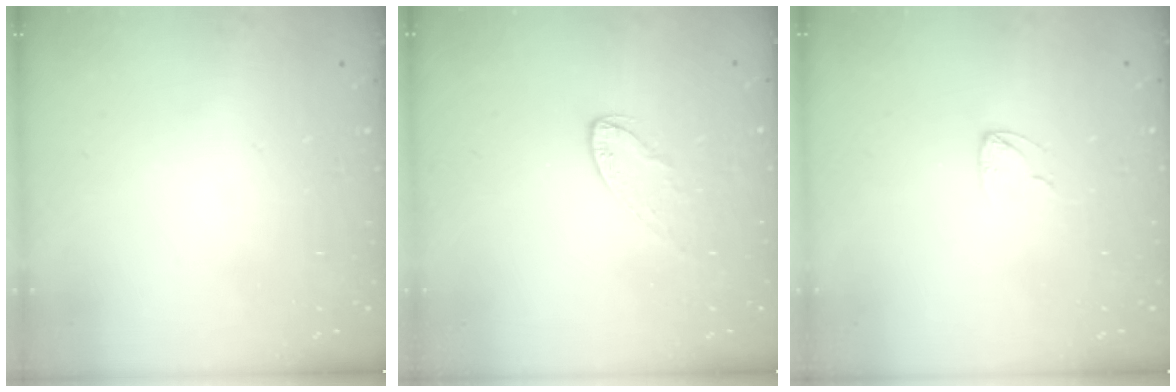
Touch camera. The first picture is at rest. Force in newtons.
{"total": 5.5, "press": 5.5, "slide": 0.4}
{"total": 2.9, "press": 2.9, "slide": 0.3}